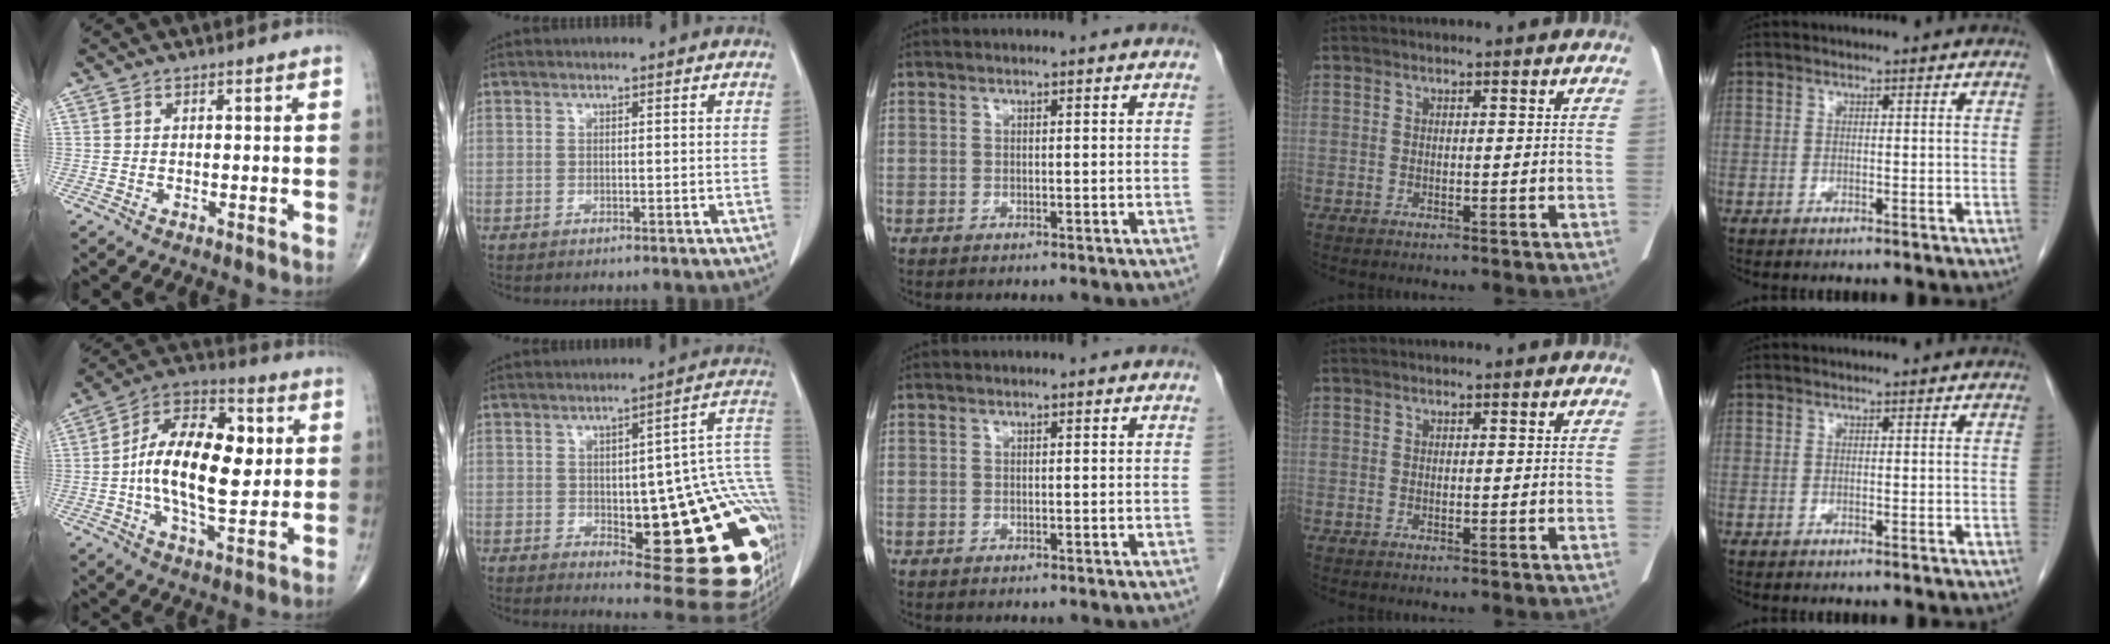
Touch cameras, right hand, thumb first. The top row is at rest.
{"thumb": {"total": 18.7, "force": [1.1, 9.3, 16.2], "torque": [-0.257, 0.016, 0.011]}, "index": {"total": 26.4, "force": [-4.4, 7.1, 25.1], "torque": [-0.201, 0.019, -0.040]}}